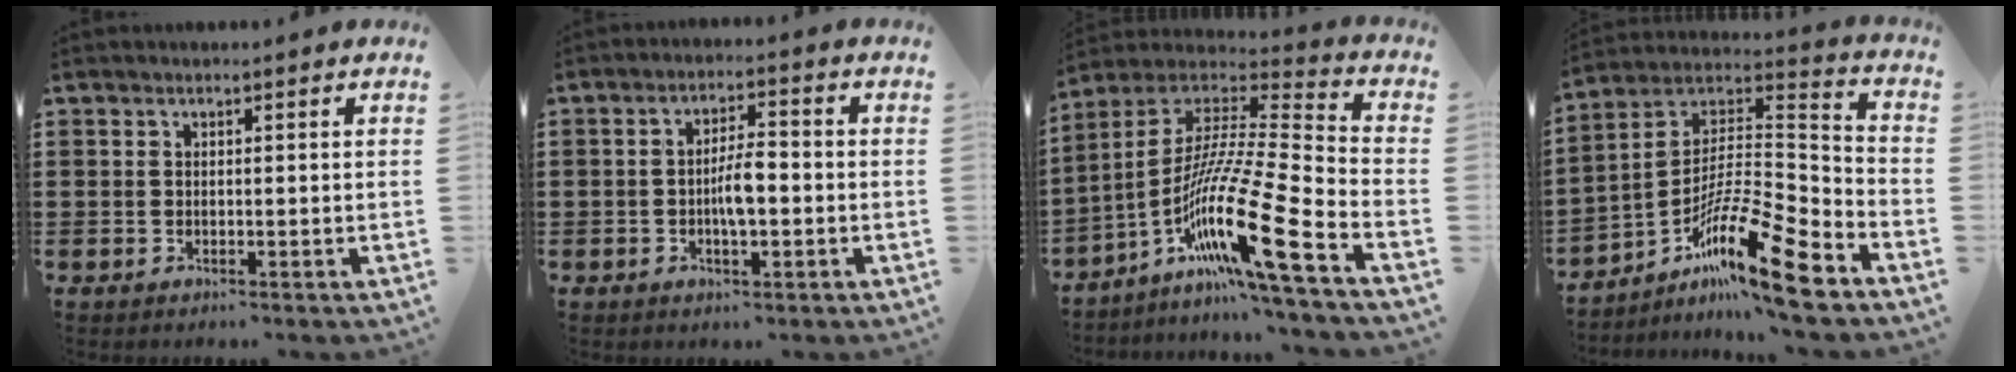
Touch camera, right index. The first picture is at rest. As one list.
[{"total": 5.0, "force": [-0.8, 1.7, 4.6], "torque": [-0.090, 0.005, -0.019]}, {"total": 17.9, "force": [-8.8, 1.5, 15.5], "torque": [-0.317, -0.012, -0.167]}, {"total": 15.5, "force": [-10.5, 2.0, 11.3], "torque": [-0.203, 0.011, -0.194]}]